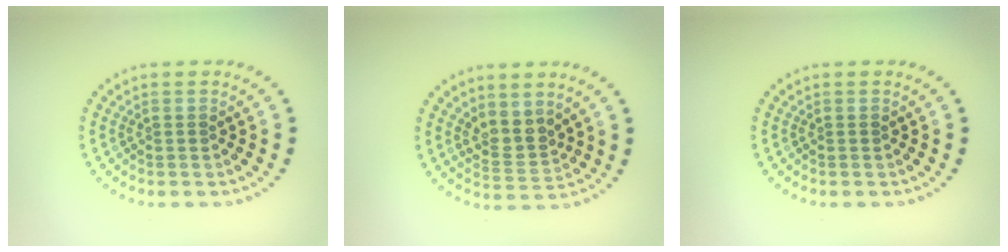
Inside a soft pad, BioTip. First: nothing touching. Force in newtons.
{"total": 2.6, "press": 2.0, "slide": 1.6}
{"total": 0.0}